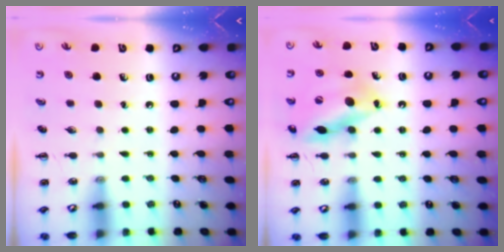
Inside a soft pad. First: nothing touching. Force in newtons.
{"total": 15.9, "press": 15.6, "slide": 2.9}